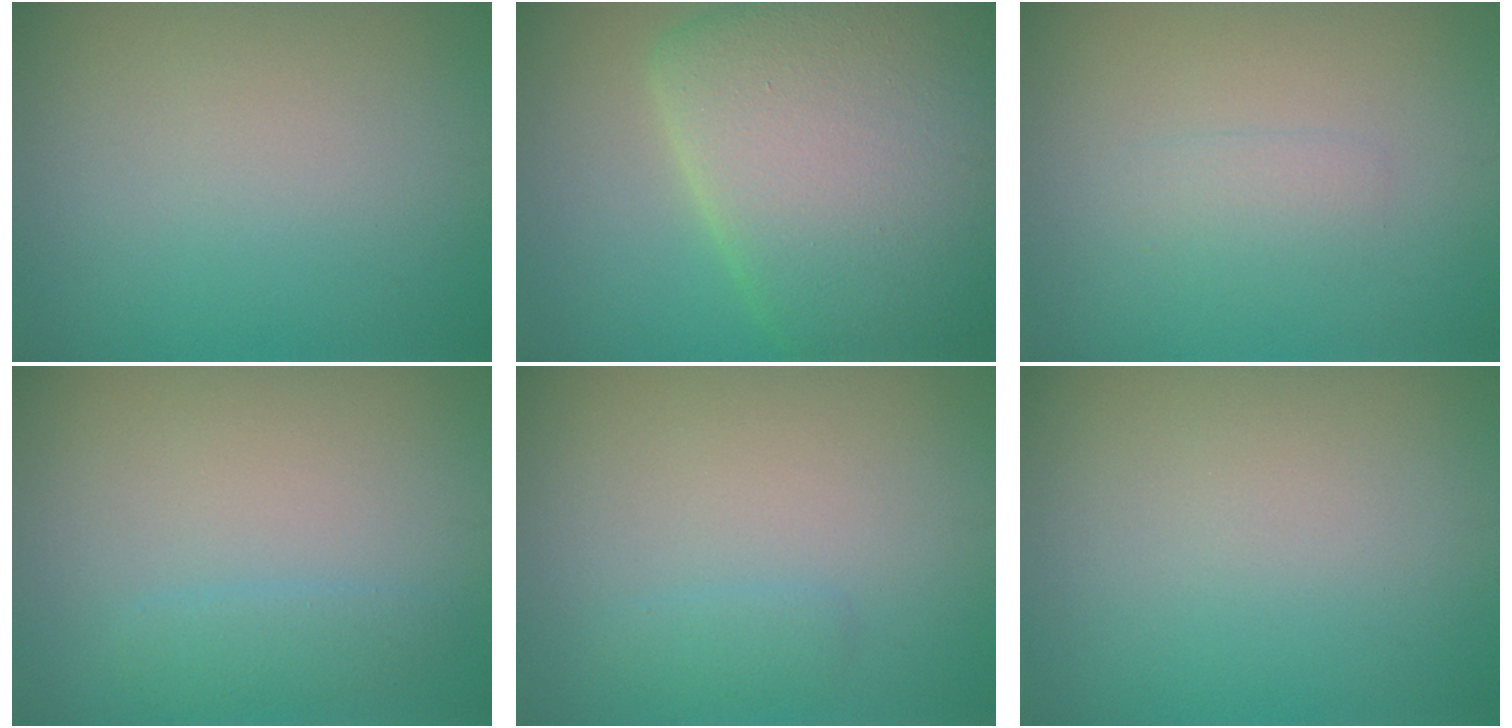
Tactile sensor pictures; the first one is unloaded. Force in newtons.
{"total": 12.6, "press": 12.6, "slide": 1.0}
{"total": 1.1, "press": 1.1, "slide": 0.1}
{"total": 1.4, "press": 1.4, "slide": 0.1}
{"total": 0.8, "press": 0.8, "slide": 0.1}
{"total": 0.0}